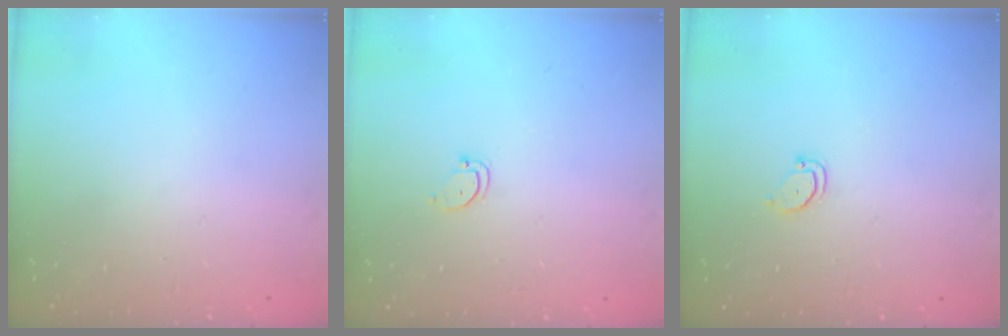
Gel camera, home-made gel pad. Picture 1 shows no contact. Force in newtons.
{"total": 2.9, "press": 2.9, "slide": 0.2}
{"total": 2.5, "press": 2.5, "slide": 0.3}